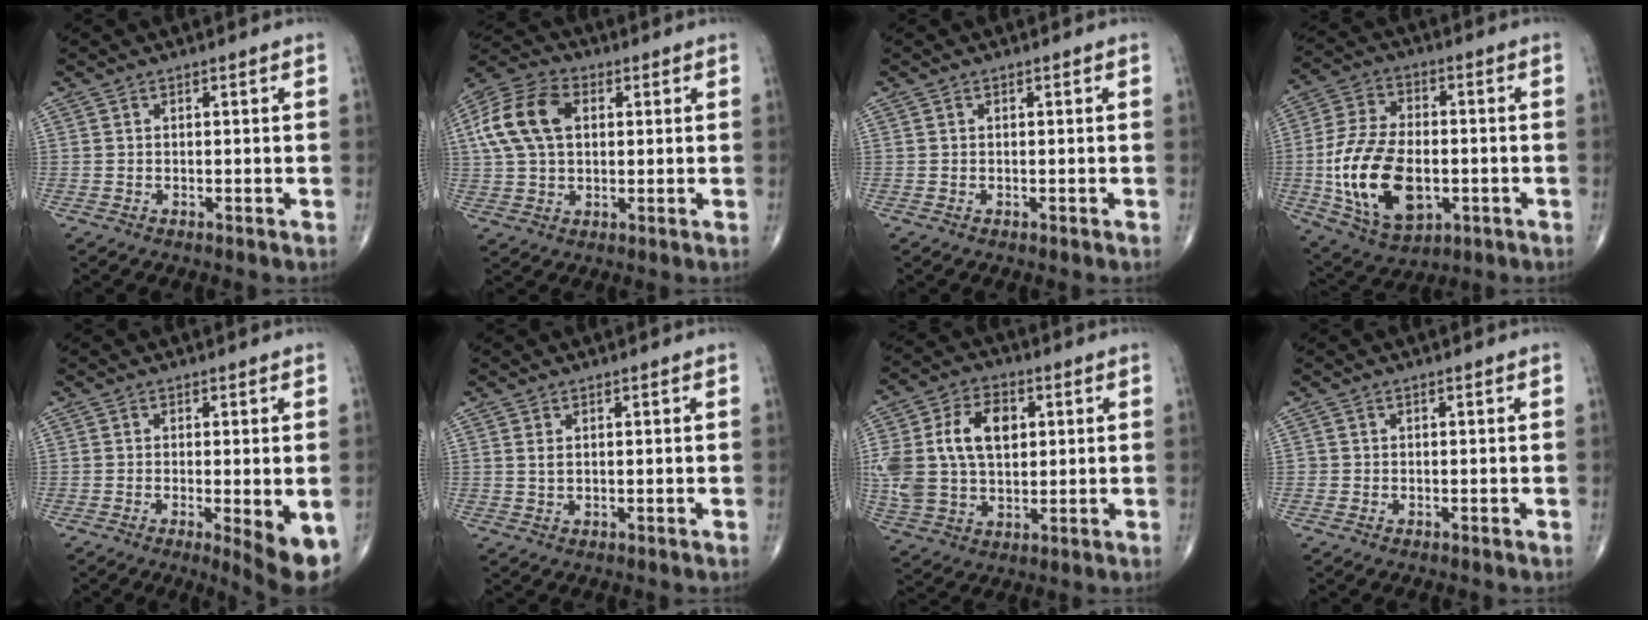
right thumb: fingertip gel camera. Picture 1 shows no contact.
{"total": 13.4, "force": [2.9, 8.8, 9.7], "torque": [-0.190, 0.019, 0.048]}
{"total": 0.0}
{"total": 19.0, "force": [-3.3, 11.2, 14.9], "torque": [-0.270, 0.003, -0.045]}
{"total": 7.8, "force": [-2.5, 1.7, 7.2], "torque": [-0.099, -0.020, -0.036]}
{"total": 1.3, "force": [0.5, 0.7, 1.0], "torque": [-0.020, 0.000, 0.014]}
{"total": 17.1, "force": [3.2, 11.5, 12.3], "torque": [-0.243, 0.007, 0.063]}
{"total": 0.5, "force": [-0.1, 0.5, 0.0], "torque": [0.003, 0.004, -0.004]}